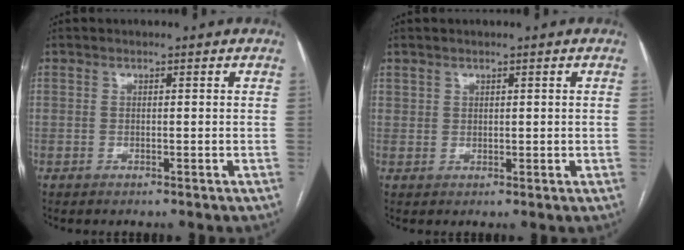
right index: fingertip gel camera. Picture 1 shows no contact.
{"total": 1.1, "force": [0.7, 0.9, 0.2], "torque": [0.007, 0.000, 0.010]}